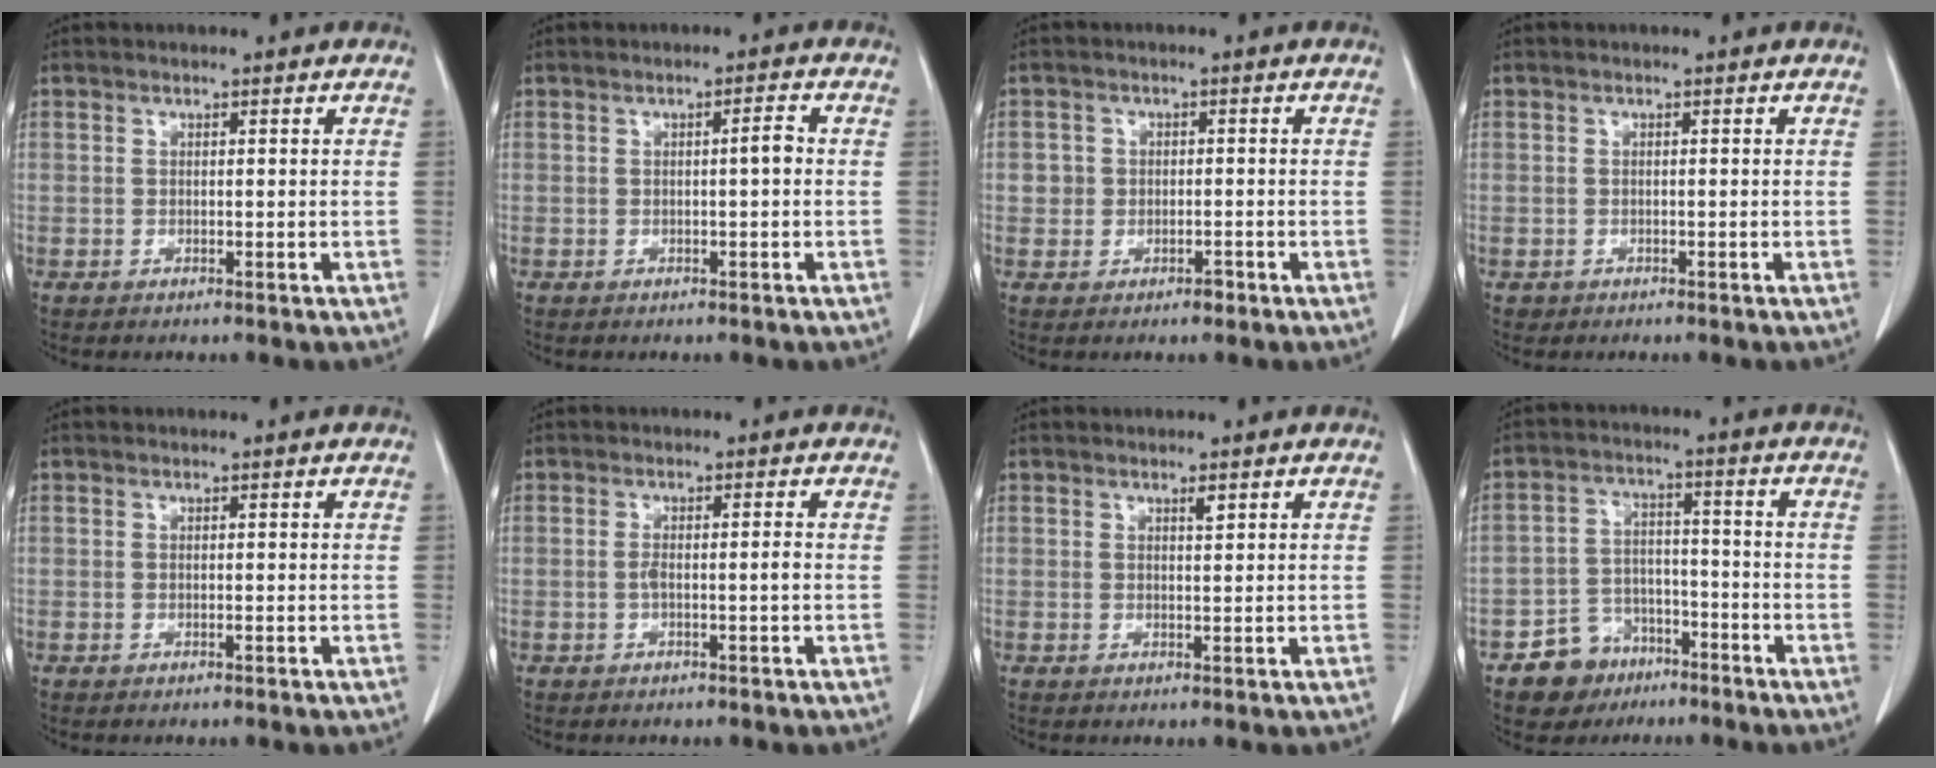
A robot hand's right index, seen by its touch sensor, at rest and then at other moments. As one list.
[{"total": 1.8, "force": [-0.1, 0.2, 1.8], "torque": [-0.027, 0.003, -0.001]}, {"total": 2.6, "force": [-0.6, 2.4, 0.9], "torque": [-0.006, 0.008, -0.006]}, {"total": 0.7, "force": [-0.2, 0.6, -0.1], "torque": [-0.003, 0.004, -0.001]}, {"total": 0.0}, {"total": 2.1, "force": [-0.5, 0.0, 2.0], "torque": [-0.036, 0.000, -0.009]}, {"total": 0.9, "force": [0.6, 0.1, 0.7], "torque": [-0.014, -0.004, 0.010]}, {"total": 7.1, "force": [-4.5, 5.3, 1.3], "torque": [-0.018, 0.015, -0.068]}]